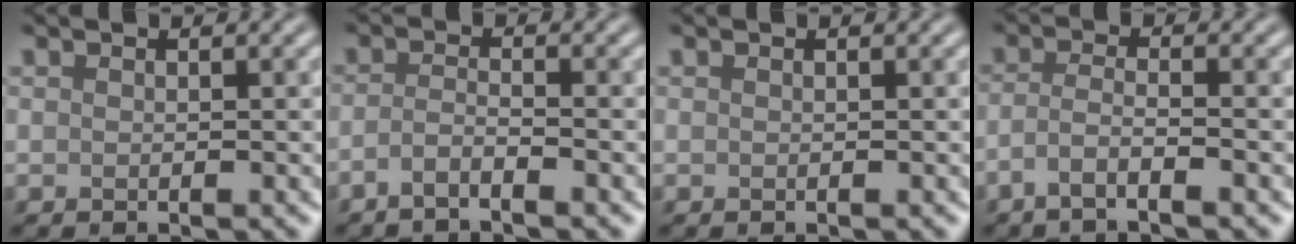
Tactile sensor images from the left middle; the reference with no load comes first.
{"total": 1.9, "force": [-1.3, 0.3, 1.3], "torque": [-0.024, -0.001, -0.035]}
{"total": 0.0}
{"total": 2.5, "force": [-1.5, 0.4, 1.9], "torque": [-0.037, 0.003, -0.042]}